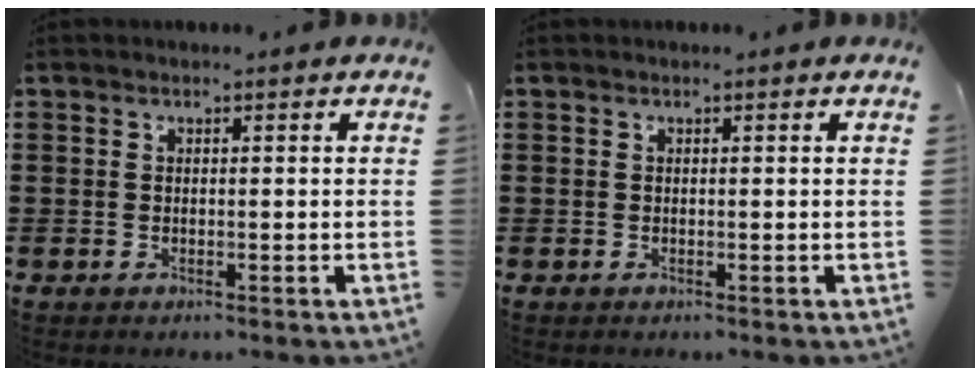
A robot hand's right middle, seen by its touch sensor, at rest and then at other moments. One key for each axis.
{"total": 0.0}